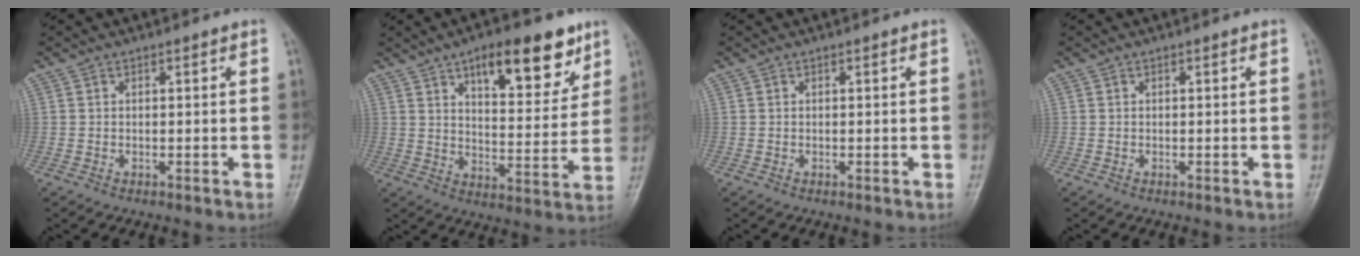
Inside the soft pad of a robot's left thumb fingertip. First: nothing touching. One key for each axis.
{"total": 15.6, "fx": 9.0, "fy": 6.4, "fz": 11.1, "tx": -0.115, "ty": -0.044, "tz": 0.135}
{"total": 0.0}
{"total": 0.0}